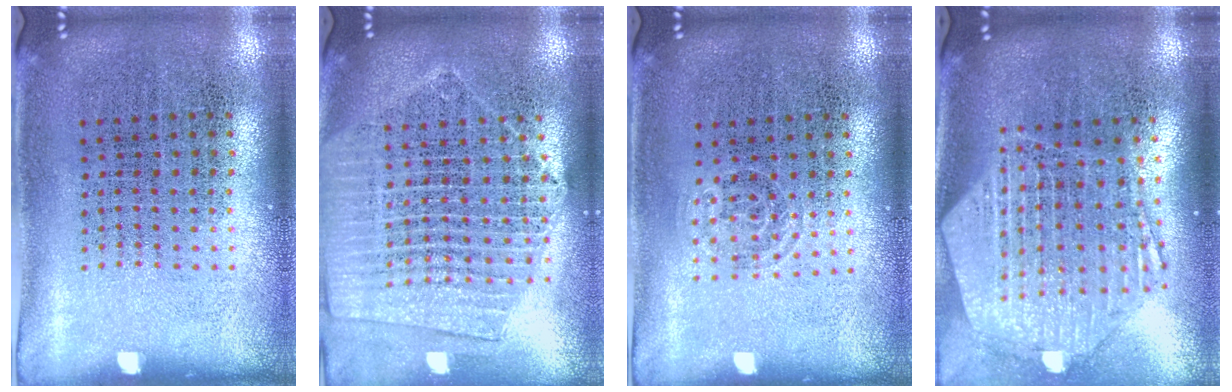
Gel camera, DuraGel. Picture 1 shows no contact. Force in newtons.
{"total": 1.9, "press": 1.7, "slide": 0.7}
{"total": 0.7, "press": 0.4, "slide": 0.6}
{"total": 2.7, "press": 2.2, "slide": 1.6}